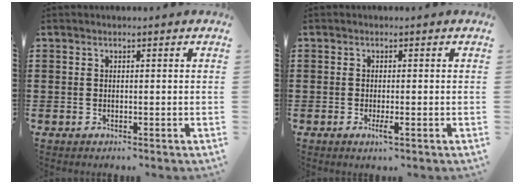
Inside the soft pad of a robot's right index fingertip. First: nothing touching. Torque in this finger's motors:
{"motor_torque": [0.64, 0.50, 0.20, 0.02]}